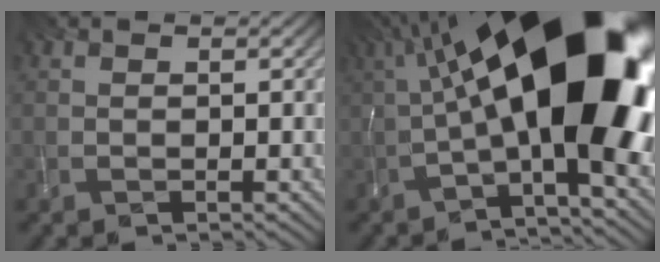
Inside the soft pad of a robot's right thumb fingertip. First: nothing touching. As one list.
[{"total": 20.0, "force": [1.6, 6.5, 18.8], "torque": [-0.300, 0.032, 0.027]}]